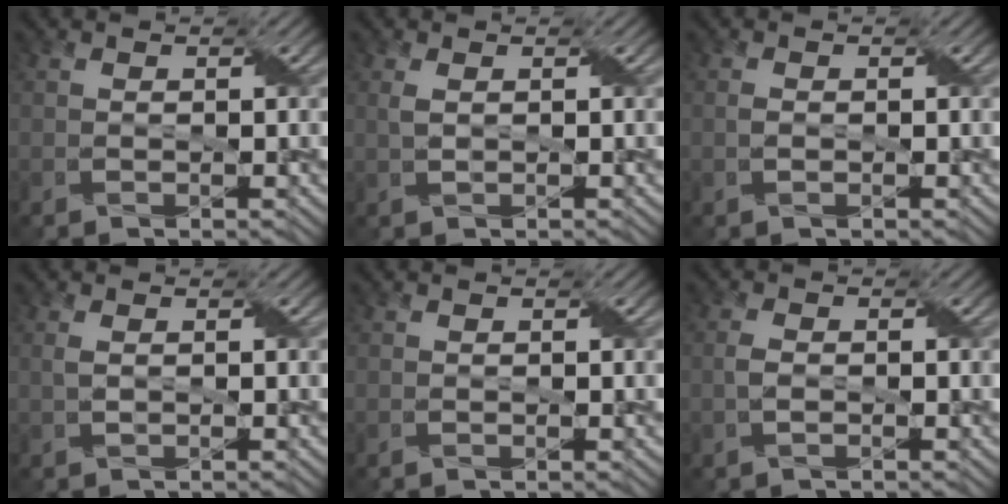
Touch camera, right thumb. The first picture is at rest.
{"total": 1.3, "force": [0.3, 0.6, 1.2], "torque": [-0.033, 0.005, 0.008]}
{"total": 1.1, "force": [-0.1, 0.6, 0.9], "torque": [-0.019, 0.002, -0.001]}
{"total": 1.0, "force": [0.1, 0.4, 0.9], "torque": [-0.026, 0.005, 0.003]}
{"total": 0.0}
{"total": 1.5, "force": [-0.4, 0.7, 1.3], "torque": [-0.033, 0.004, -0.008]}